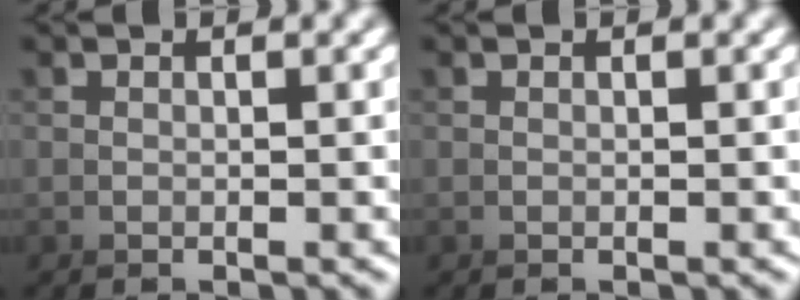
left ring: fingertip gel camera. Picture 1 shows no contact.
{"total": 0.0}